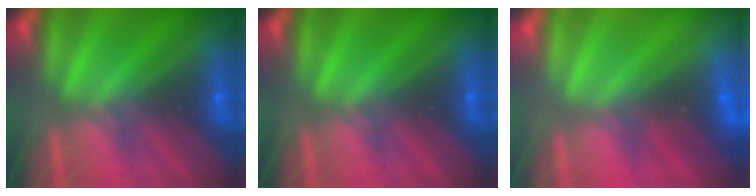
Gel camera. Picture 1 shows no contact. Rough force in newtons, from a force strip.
{"total": 0.0}
{"total": 2.4}